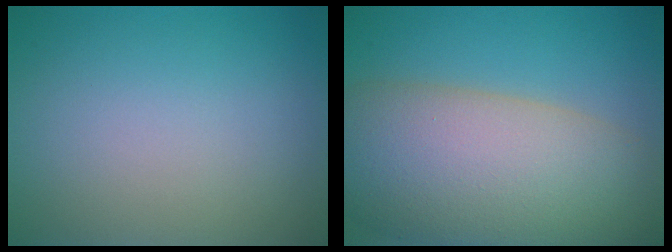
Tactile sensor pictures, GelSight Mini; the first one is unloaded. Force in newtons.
{"total": 13.5, "press": 13.4, "slide": 0.9}